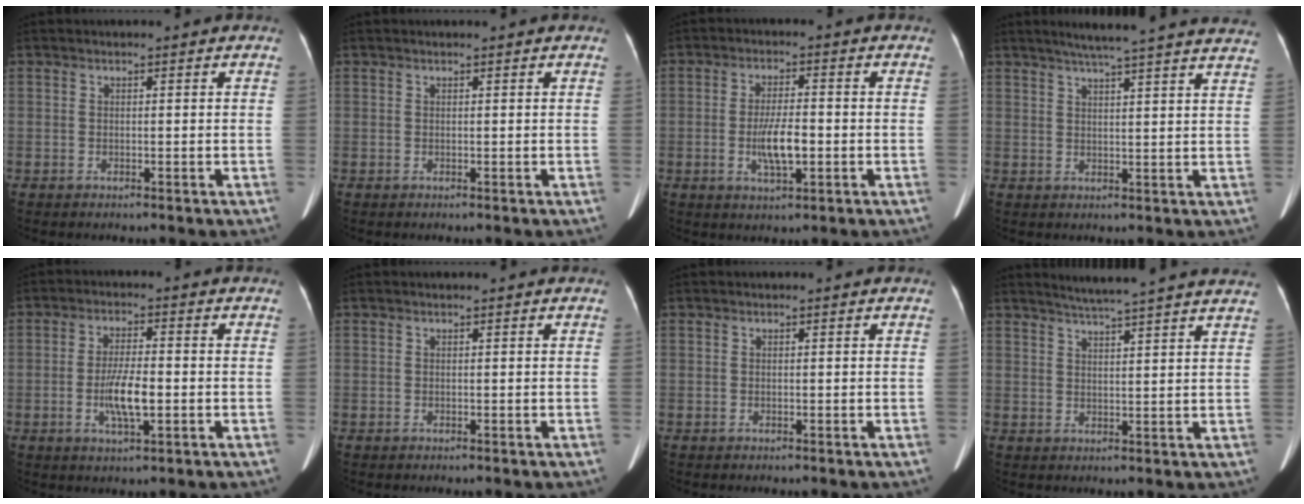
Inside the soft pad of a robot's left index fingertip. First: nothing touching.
{"total": 0.6, "force": [0.6, 0.0, 0.2], "torque": [-0.003, 0.007, 0.012]}
{"total": 5.8, "force": [-1.3, 1.4, 5.4], "torque": [-0.108, -0.003, -0.022]}
{"total": 20.7, "force": [18.4, 0.2, 9.5], "torque": [-0.140, -0.005, 0.224]}
{"total": 6.1, "force": [-1.5, 1.3, 5.8], "torque": [-0.116, -0.003, -0.026]}
{"total": 0.0}
{"total": 0.0}
{"total": 13.5, "force": [12.3, -0.9, 5.7], "torque": [-0.095, -0.006, 0.152]}